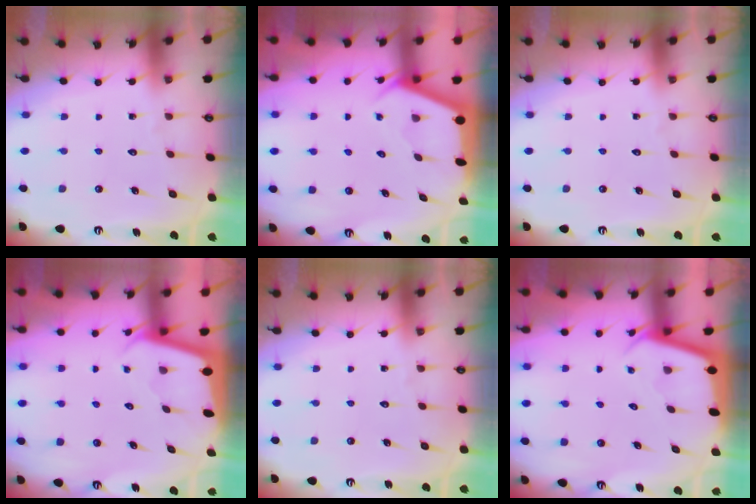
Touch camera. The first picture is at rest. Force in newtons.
{"total": 2.2, "press": 2.2, "slide": 0.3}
{"total": 0.0}
{"total": 2.0, "press": 2.0, "slide": 0.1}
{"total": 0.0}
{"total": 2.3, "press": 2.3, "slide": 0.1}